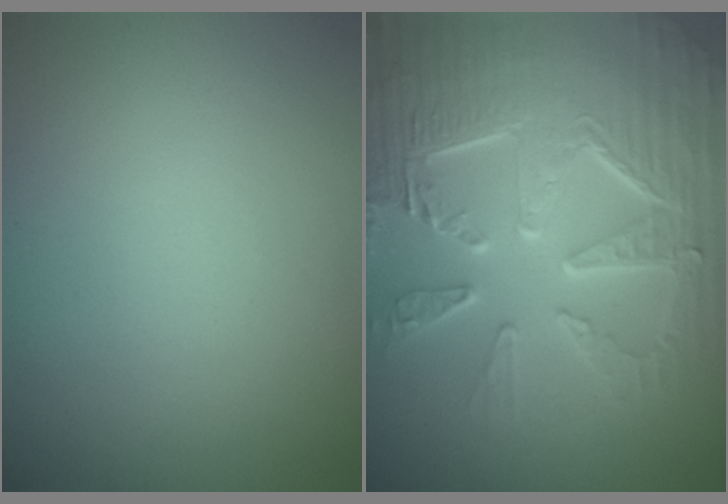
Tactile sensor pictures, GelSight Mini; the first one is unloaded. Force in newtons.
{"total": 10.0, "press": 6.8, "slide": 7.3}